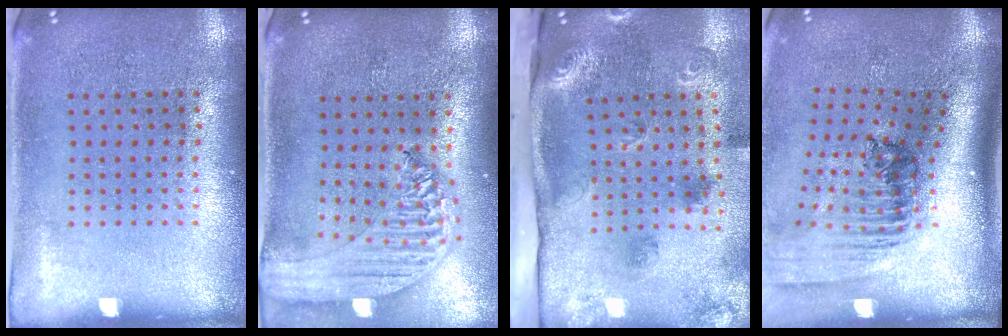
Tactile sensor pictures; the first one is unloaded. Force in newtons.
{"total": 2.2, "press": 2.0, "slide": 0.9}
{"total": 2.5, "press": 1.9, "slide": 1.7}
{"total": 2.4, "press": 1.6, "slide": 1.8}